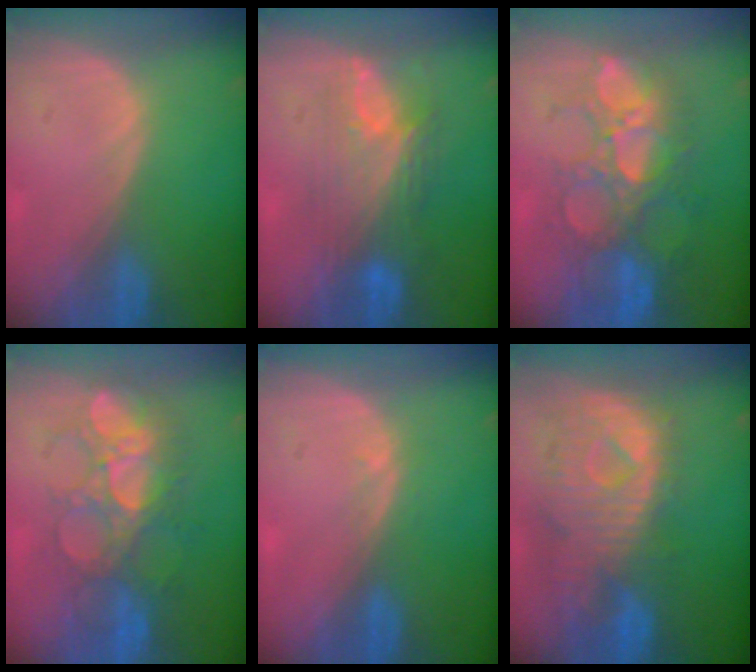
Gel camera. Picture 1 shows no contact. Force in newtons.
{"total": 7.5, "press": 7.4, "slide": 1.4}
{"total": 10.5, "press": 9.8, "slide": 4.0}
{"total": 9.0, "press": 8.8, "slide": 1.7}
{"total": 0.8, "press": 0.6, "slide": 0.6}
{"total": 11.5, "press": 9.9, "slide": 5.8}